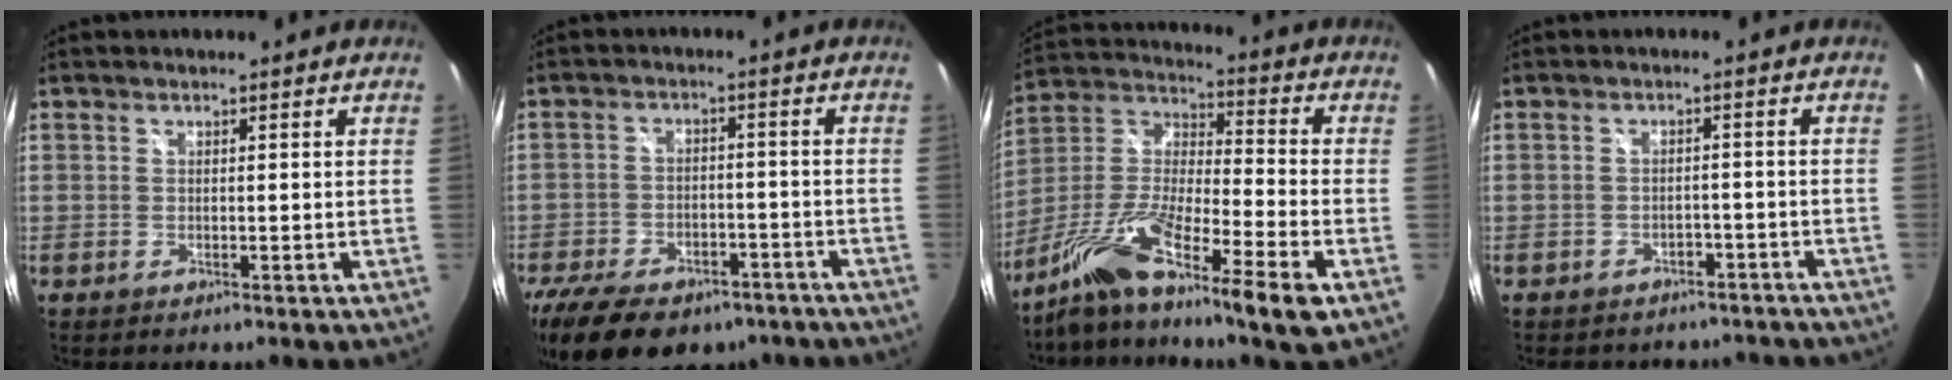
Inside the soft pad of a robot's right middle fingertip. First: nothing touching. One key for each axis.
{"total": 20.6, "fx": -14.7, "fy": 10.0, "fz": 10.3, "tx": -0.230, "ty": -0.023, "tz": -0.213}
{"total": 18.2, "fx": -11.0, "fy": 1.6, "fz": 14.4, "tx": -0.266, "ty": -0.031, "tz": -0.213}
{"total": 9.5, "fx": -7.8, "fy": 4.6, "fz": 2.7, "tx": -0.062, "ty": 0.001, "tz": -0.093}